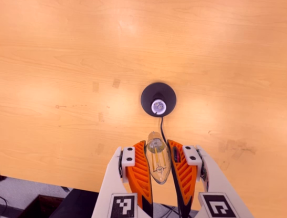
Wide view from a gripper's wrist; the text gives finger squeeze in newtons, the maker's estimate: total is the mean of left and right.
{"total": 22.3, "left": 25.1, "right": 19.4}